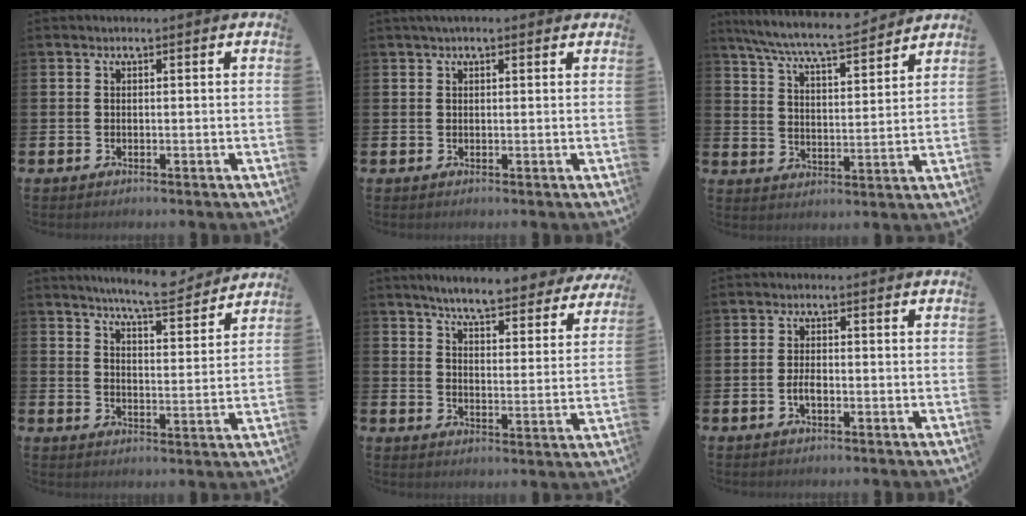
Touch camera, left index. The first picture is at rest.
{"total": 1.6, "force": [1.2, 0.5, 0.9], "torque": [-0.015, 0.007, 0.019]}
{"total": 7.6, "force": [7.2, 0.0, 2.4], "torque": [-0.070, -0.051, 0.125]}
{"total": 7.3, "force": [7.1, 0.2, 1.7], "torque": [-0.037, -0.044, 0.124]}
{"total": 6.4, "force": [6.1, 0.4, 1.9], "torque": [-0.049, -0.043, 0.102]}
{"total": 2.0, "force": [-0.6, 0.9, 1.7], "torque": [-0.028, 0.000, -0.013]}